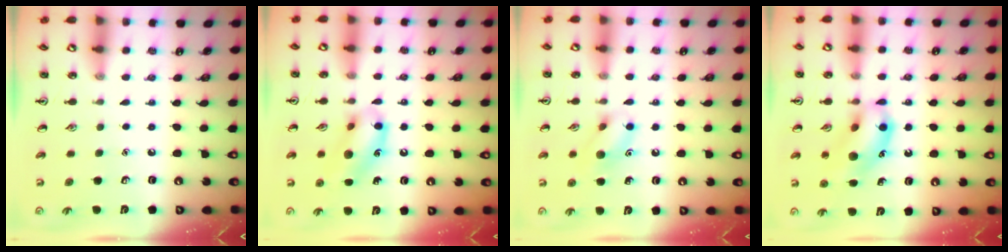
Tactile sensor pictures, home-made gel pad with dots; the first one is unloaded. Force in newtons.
{"total": 12.7, "press": 12.6, "slide": 1.9}
{"total": 9.5, "press": 9.5, "slide": 0.6}
{"total": 14.1, "press": 13.8, "slide": 2.7}